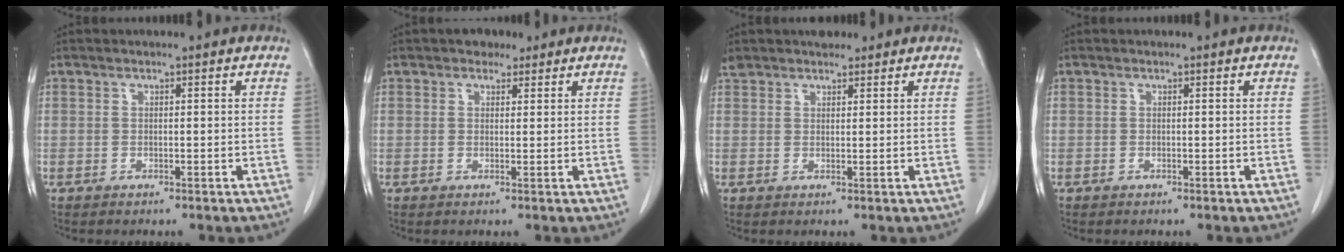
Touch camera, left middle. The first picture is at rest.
{"total": 2.2, "force": [1.6, 1.5, 0.6], "torque": [-0.011, 0.009, 0.023]}
{"total": 3.2, "force": [2.8, 1.5, 0.5], "torque": [-0.011, 0.014, 0.048]}
{"total": 0.0}